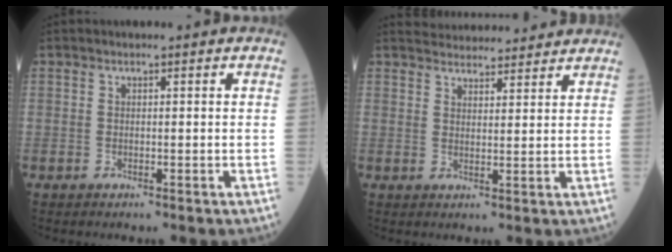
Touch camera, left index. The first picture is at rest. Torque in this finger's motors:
{"motor_torque": [-0.17, -0.39, -0.01, 0.00]}